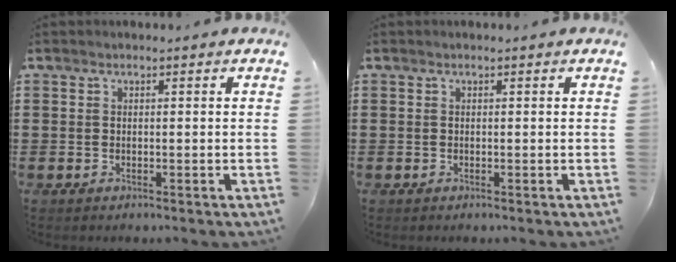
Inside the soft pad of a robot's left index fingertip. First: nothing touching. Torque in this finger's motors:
{"motor_torque": [-0.05, -0.02, 0.00, -0.01]}